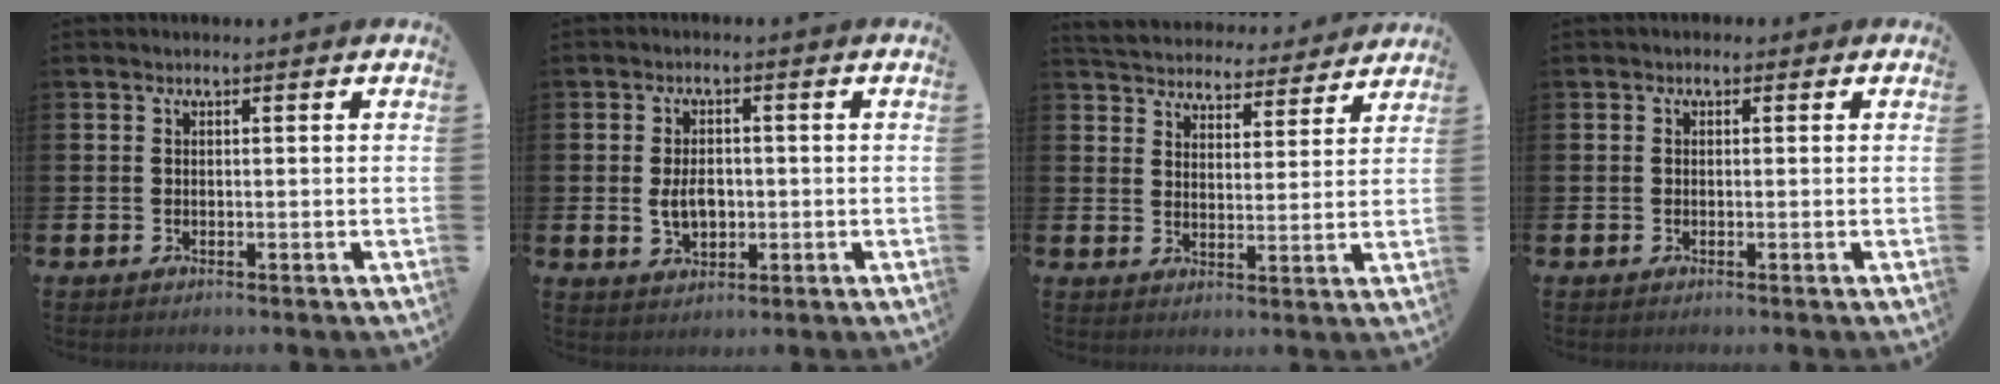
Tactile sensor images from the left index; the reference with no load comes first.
{"total": 3.8, "force": [-0.2, 2.5, 2.9], "torque": [-0.037, 0.000, -0.009]}
{"total": 5.2, "force": [5.0, 1.2, -0.2], "torque": [-0.019, -0.042, 0.086]}
{"total": 0.7, "force": [-0.2, 0.7, 0.2], "torque": [-0.001, 0.006, -0.006]}